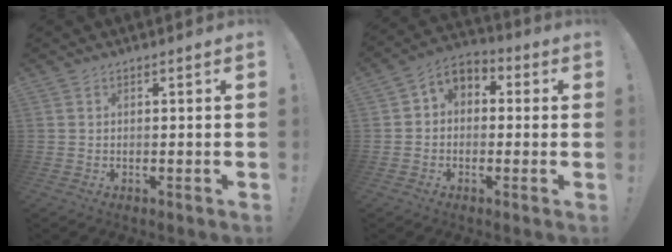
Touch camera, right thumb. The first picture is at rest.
{"total": 5.2, "force": [-1.1, 4.5, 2.5], "torque": [-0.046, 0.015, -0.018]}